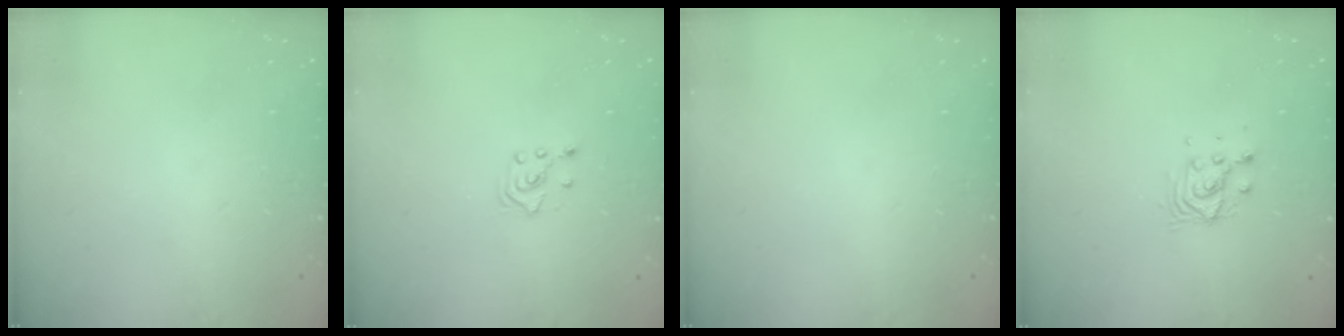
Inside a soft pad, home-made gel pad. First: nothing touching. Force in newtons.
{"total": 3.3, "press": 3.2, "slide": 0.8}
{"total": 0.0}
{"total": 6.4, "press": 6.4, "slide": 0.2}